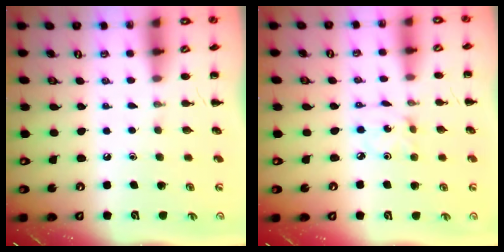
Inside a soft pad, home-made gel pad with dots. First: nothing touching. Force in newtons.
{"total": 1.8, "press": 1.7, "slide": 0.5}